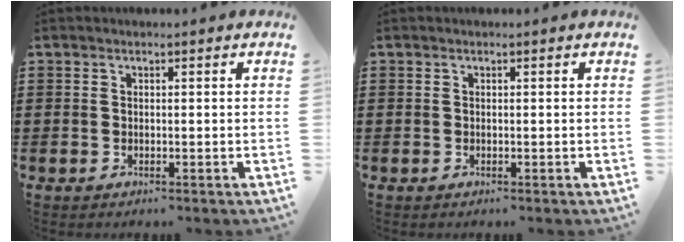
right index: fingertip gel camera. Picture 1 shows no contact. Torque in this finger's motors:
{"motor_torque": [0.00, 0.00, 0.00, 0.00]}